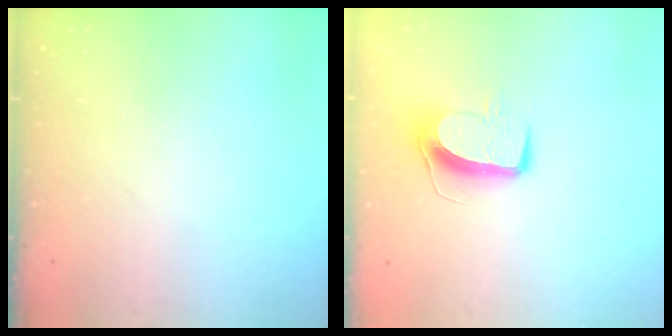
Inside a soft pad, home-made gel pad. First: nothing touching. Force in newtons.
{"total": 9.8, "press": 9.8, "slide": 0.4}